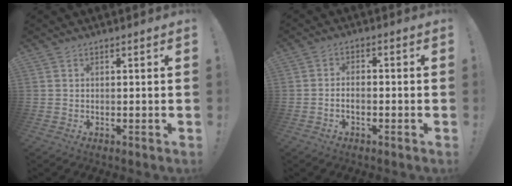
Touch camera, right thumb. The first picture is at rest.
{"total": 2.5, "force": [-1.1, 1.2, 1.8], "torque": [-0.037, 0.001, -0.022]}